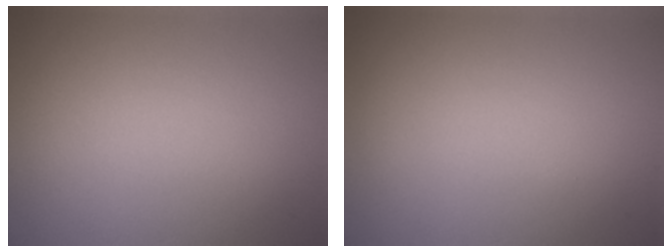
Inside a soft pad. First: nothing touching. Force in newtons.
{"total": 0.0}